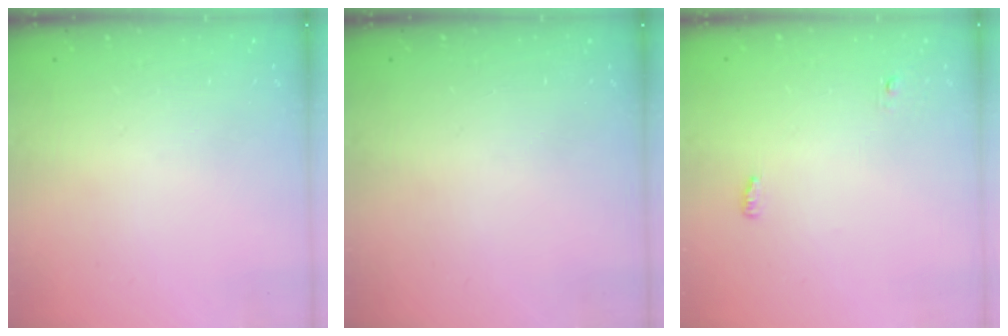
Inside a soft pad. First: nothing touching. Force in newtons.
{"total": 0.0}
{"total": 3.5, "press": 3.4, "slide": 1.0}